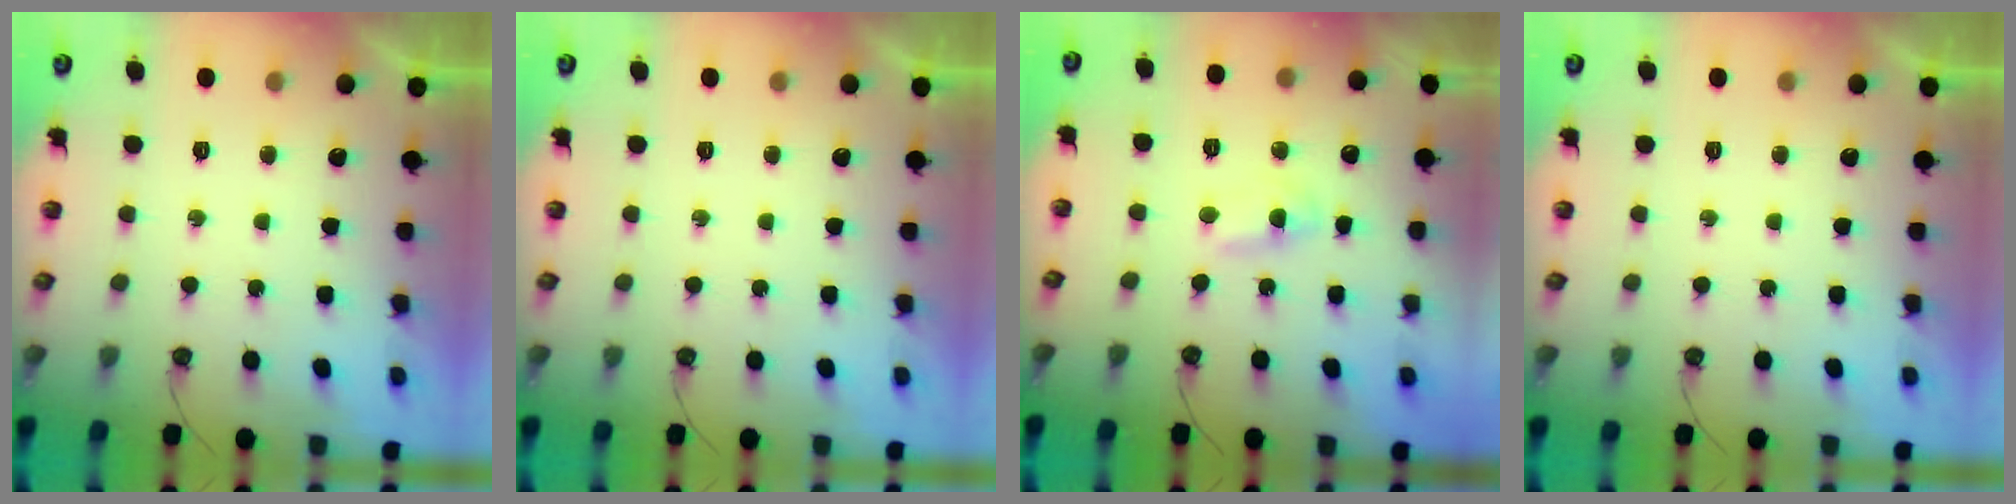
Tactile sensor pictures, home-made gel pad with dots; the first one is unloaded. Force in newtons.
{"total": 0.0}
{"total": 2.3, "press": 2.3, "slide": 0.3}
{"total": 0.0}